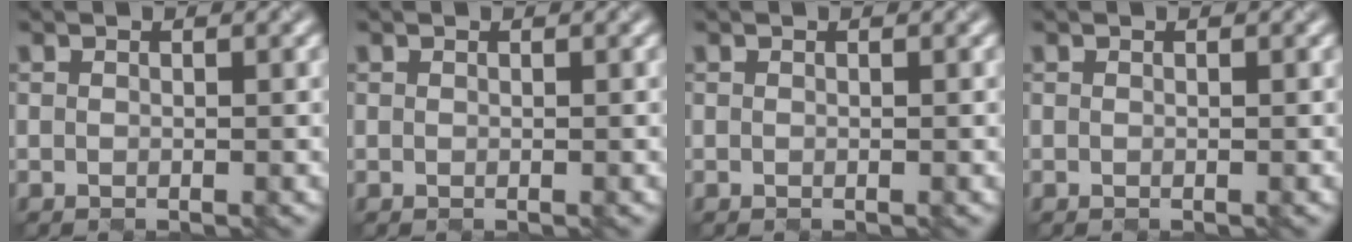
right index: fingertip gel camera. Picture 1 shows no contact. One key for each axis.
{"total": 0.6, "fx": -0.1, "fy": -0.3, "fz": -0.5, "tx": -0.001, "ty": 0.002, "tz": 0.005}
{"total": 0.0}
{"total": 0.0}